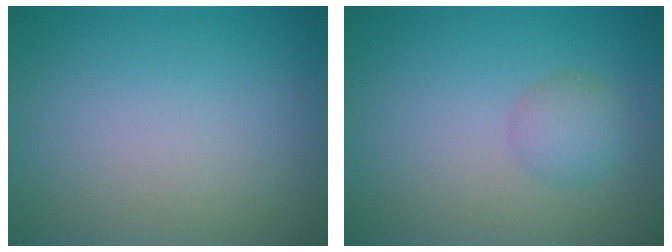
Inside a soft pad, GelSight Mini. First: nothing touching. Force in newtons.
{"total": 2.0, "press": 2.0, "slide": 0.0}